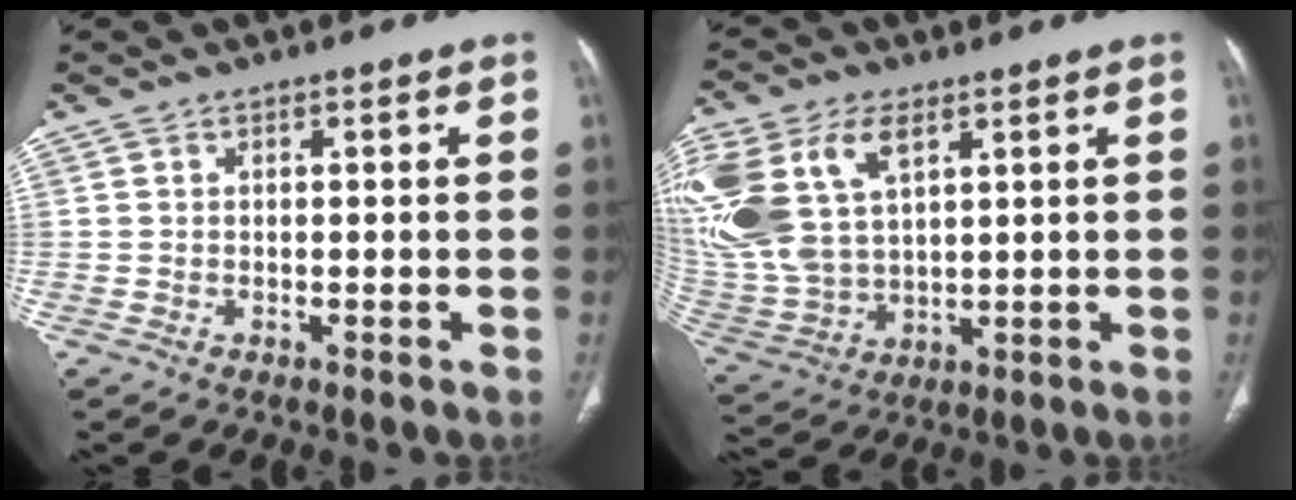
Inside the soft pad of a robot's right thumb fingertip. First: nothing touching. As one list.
[{"total": 21.7, "force": [8.4, 12.9, 15.3], "torque": [-0.366, 0.000, 0.169]}]